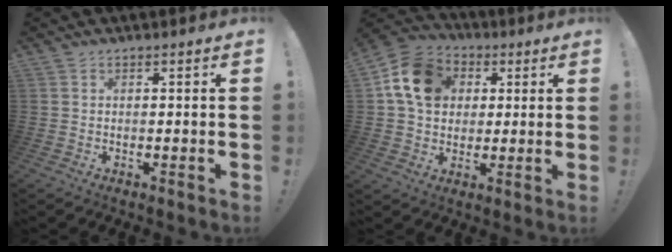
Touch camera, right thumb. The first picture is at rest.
{"total": 14.9, "force": [4.0, 11.9, 7.9], "torque": [-0.124, 0.003, 0.081]}